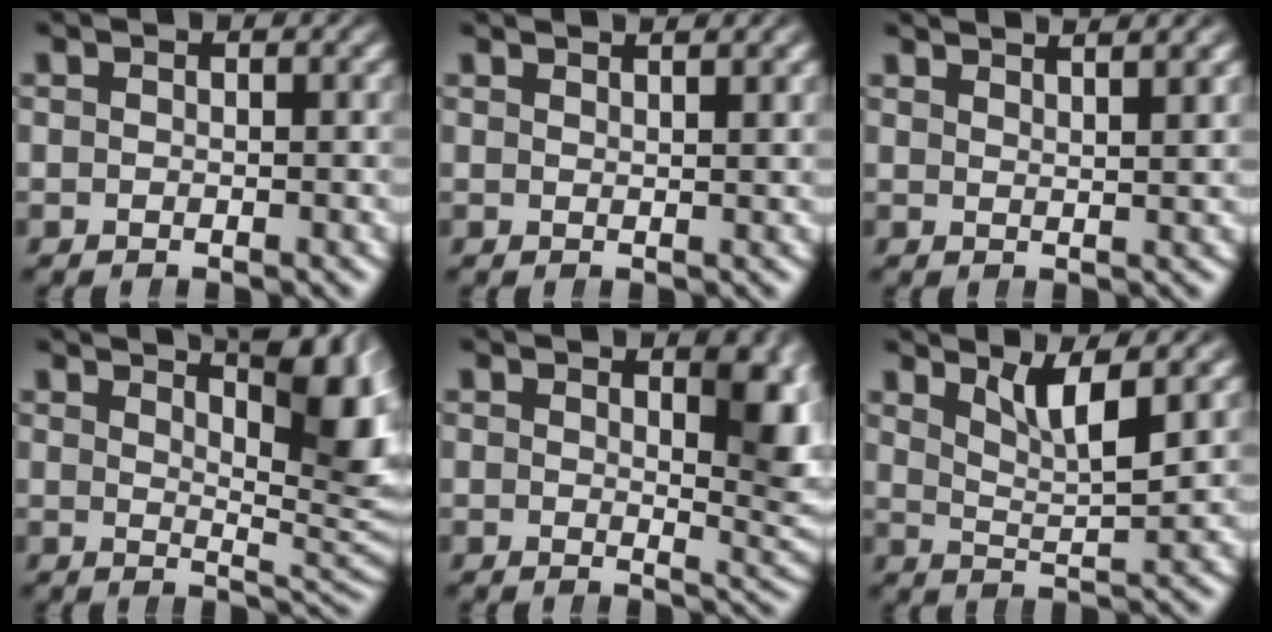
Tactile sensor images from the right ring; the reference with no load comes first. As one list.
[{"total": 1.8, "force": [1.7, -0.5, 0.4], "torque": [-0.008, -0.002, 0.028]}, {"total": 3.2, "force": [2.9, -0.5, 1.0], "torque": [-0.020, 0.000, 0.050]}, {"total": 9.5, "force": [4.3, 2.8, 8.0], "torque": [-0.090, -0.008, 0.068]}, {"total": 4.4, "force": [1.2, 1.3, 4.0], "torque": [-0.042, -0.014, 0.021]}, {"total": 3.7, "force": [2.5, 0.5, 2.7], "torque": [-0.056, -0.014, 0.046]}]